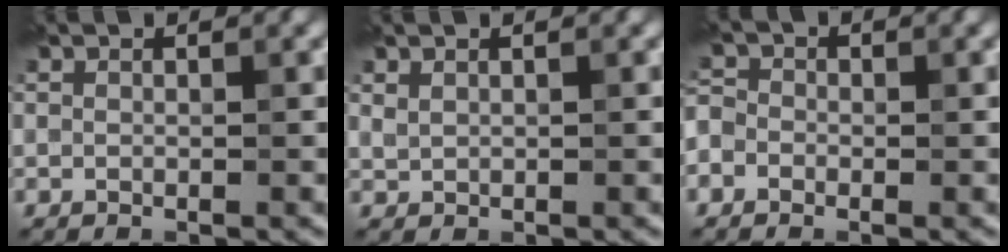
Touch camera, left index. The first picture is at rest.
{"total": 0.6, "force": [0.4, 0.3, 0.4], "torque": [-0.009, 0.004, 0.011]}
{"total": 3.1, "force": [-1.8, 2.4, 0.6], "torque": [0.001, 0.011, -0.052]}